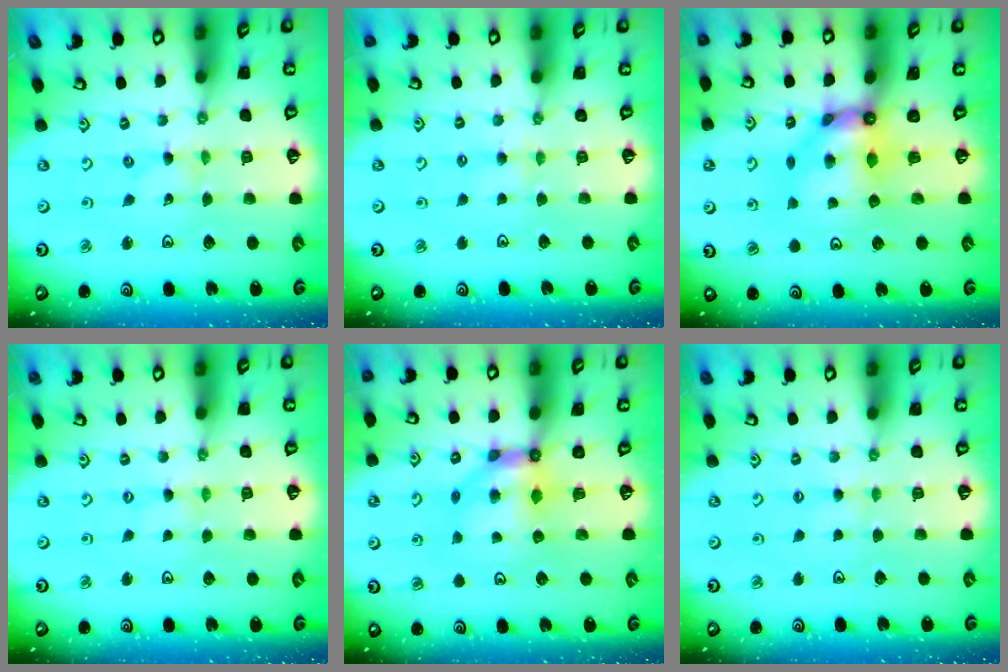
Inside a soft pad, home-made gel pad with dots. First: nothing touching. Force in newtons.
{"total": 3.0, "press": 3.0, "slide": 0.5}
{"total": 8.8, "press": 8.7, "slide": 0.6}
{"total": 0.0}
{"total": 7.3, "press": 7.3, "slide": 0.4}
{"total": 1.6, "press": 1.6, "slide": 0.3}